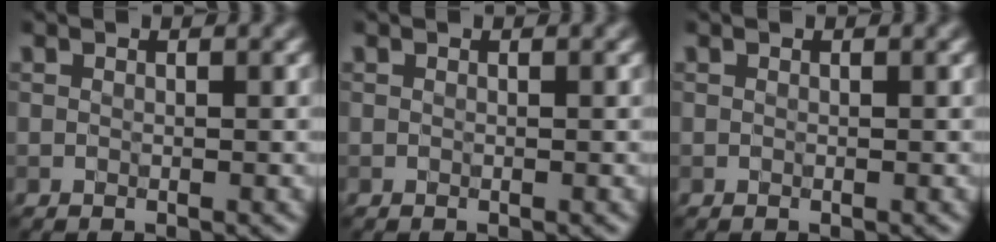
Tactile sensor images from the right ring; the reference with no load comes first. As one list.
[{"total": 0.0}, {"total": 0.0}]